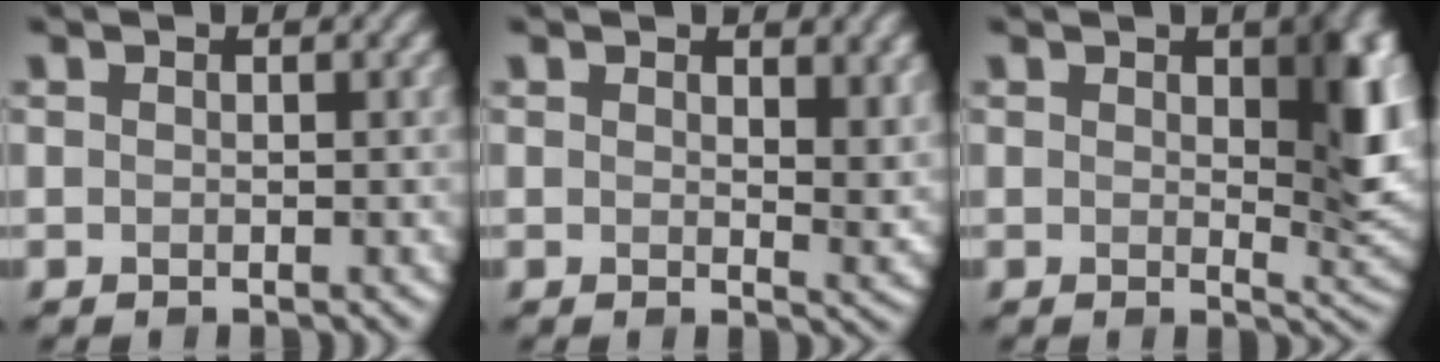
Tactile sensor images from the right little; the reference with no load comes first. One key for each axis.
{"total": 4.5, "fx": 2.1, "fy": 2.0, "fz": 3.4, "tx": -0.045, "ty": -0.014, "tz": 0.040}
{"total": 7.5, "fx": 1.5, "fy": 3.0, "fz": 6.7, "tx": -0.077, "ty": -0.010, "tz": 0.033}